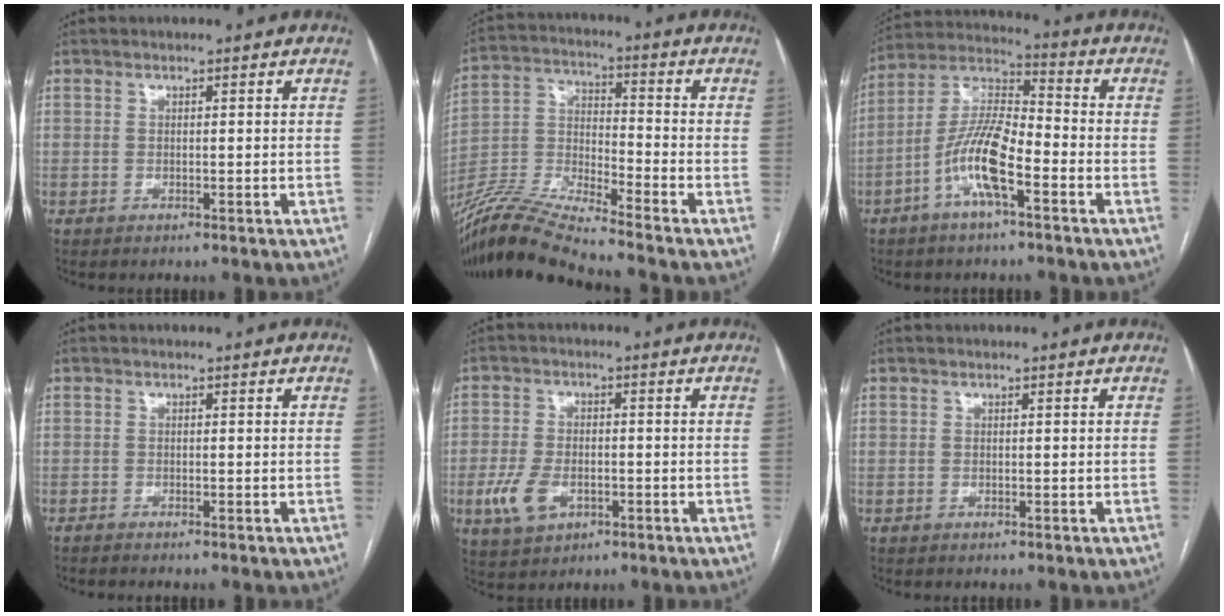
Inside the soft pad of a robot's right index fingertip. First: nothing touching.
{"total": 14.0, "force": [-13.0, -1.2, 5.2], "torque": [-0.111, 0.002, -0.251]}
{"total": 11.5, "force": [-4.5, 2.9, 10.1], "torque": [-0.209, 0.013, -0.087]}
{"total": 0.9, "force": [-0.9, 0.0, 0.4], "torque": [-0.007, -0.001, -0.014]}
{"total": 6.7, "force": [-2.5, 4.0, 4.8], "torque": [-0.106, 0.001, -0.037]}
{"total": 0.0}